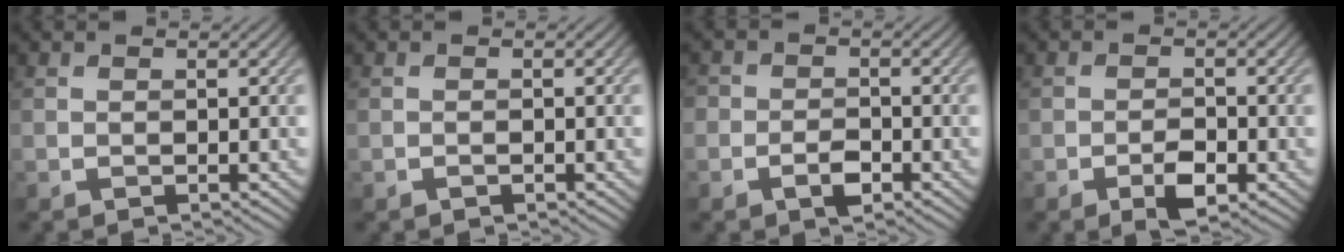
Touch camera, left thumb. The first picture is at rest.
{"total": 0.5, "force": [-0.4, 0.2, 0.2], "torque": [-0.004, -0.001, -0.005]}
{"total": 3.0, "force": [-1.5, 1.9, 1.7], "torque": [-0.022, -0.001, -0.035]}
{"total": 3.4, "force": [-1.7, 1.4, 2.6], "torque": [-0.043, 0.001, -0.032]}